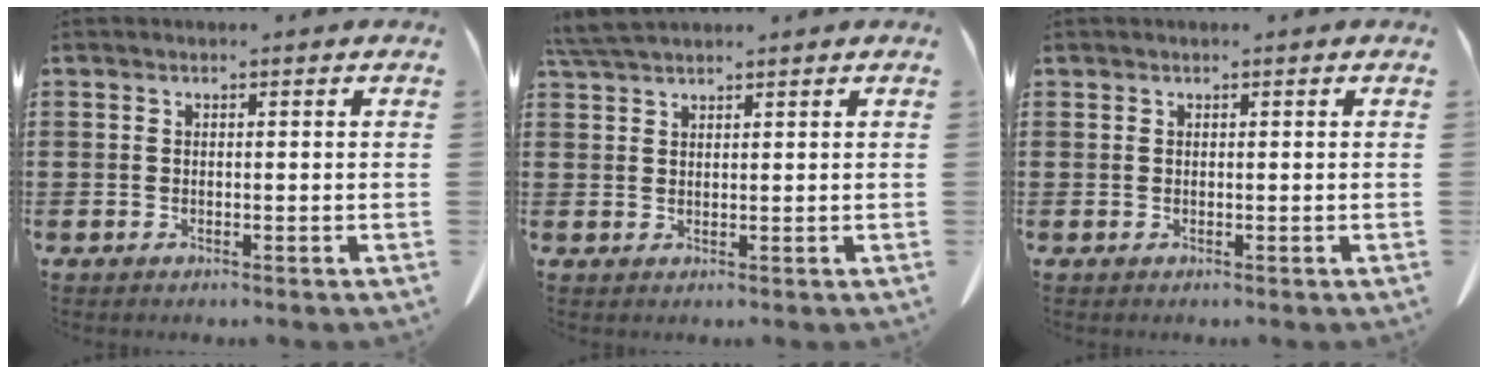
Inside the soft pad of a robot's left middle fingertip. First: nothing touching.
{"total": 3.5, "force": [3.1, 0.5, 1.6], "torque": [-0.041, 0.001, 0.060]}
{"total": 0.0}